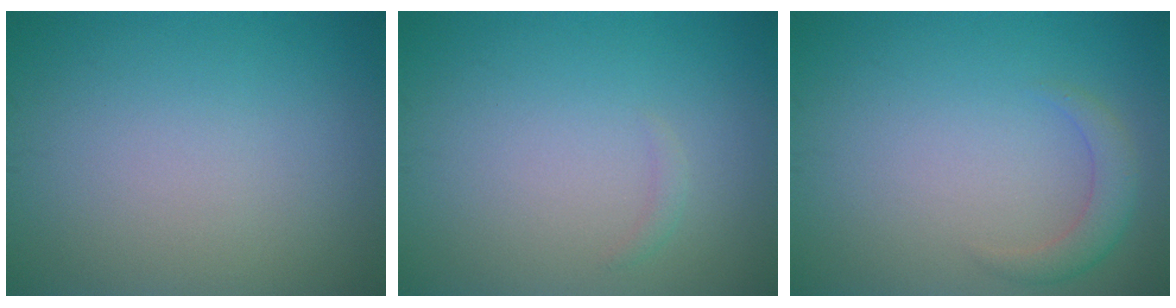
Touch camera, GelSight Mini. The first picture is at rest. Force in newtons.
{"total": 0.7, "press": 0.7, "slide": 0.0}
{"total": 2.1, "press": 2.1, "slide": 0.2}